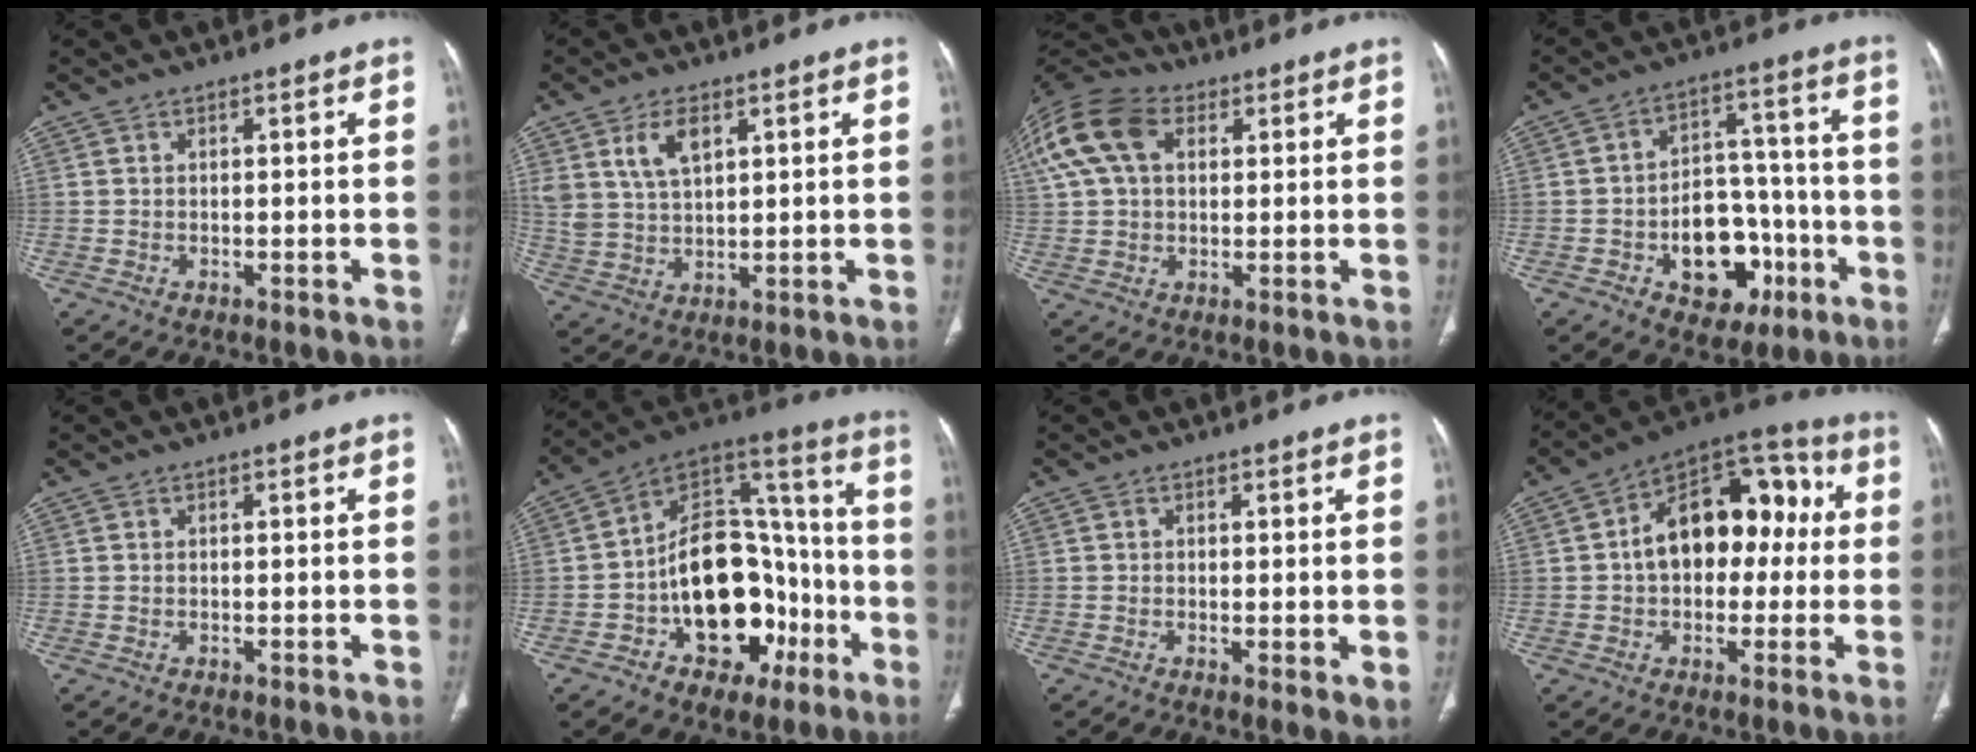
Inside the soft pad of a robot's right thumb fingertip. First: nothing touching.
{"total": 7.6, "force": [3.6, 4.1, 5.3], "torque": [-0.094, -0.013, 0.078]}
{"total": 18.0, "force": [6.2, 12.0, 11.9], "torque": [-0.278, 0.040, 0.111]}
{"total": 15.3, "force": [-5.5, 10.4, 9.8], "torque": [-0.092, 0.053, -0.069]}
{"total": 0.0}
{"total": 23.9, "force": [-6.8, 15.5, 16.8], "torque": [-0.207, 0.066, -0.092]}
{"total": 2.9, "force": [-0.1, 0.9, 2.7], "torque": [-0.050, -0.014, -0.004]}
{"total": 18.5, "force": [1.5, 11.8, 14.1], "torque": [-0.168, 0.053, 0.016]}